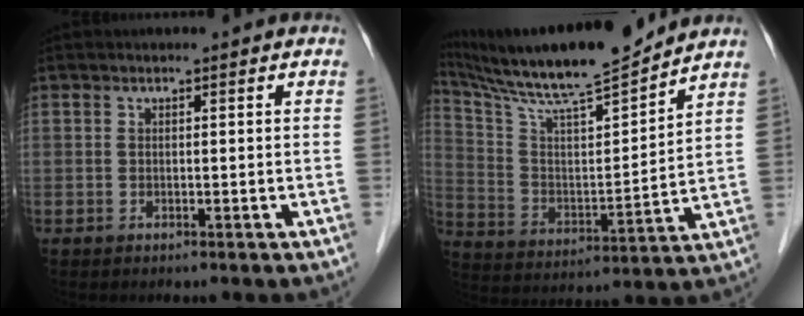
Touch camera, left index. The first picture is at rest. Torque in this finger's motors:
{"motor_torque": [0.66, -0.92, 0.31, 0.13]}